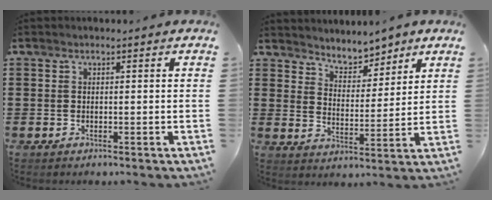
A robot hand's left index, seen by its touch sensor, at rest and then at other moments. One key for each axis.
{"total": 4.9, "fx": 4.6, "fy": 1.5, "fz": 0.8, "tx": -0.031, "ty": -0.022, "tz": 0.079}